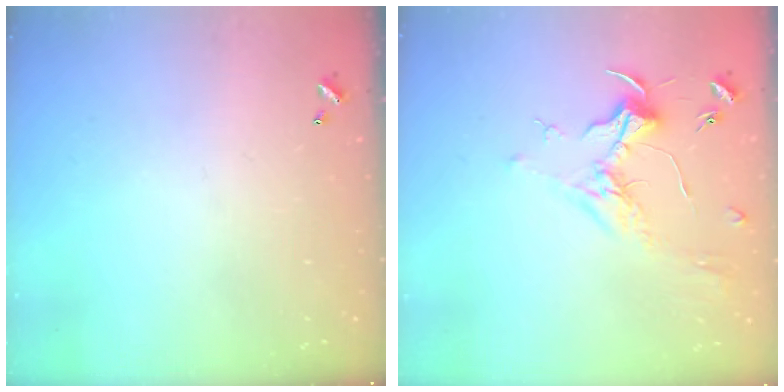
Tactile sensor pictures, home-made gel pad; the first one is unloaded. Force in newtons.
{"total": 2.0, "press": 1.8, "slide": 0.7}